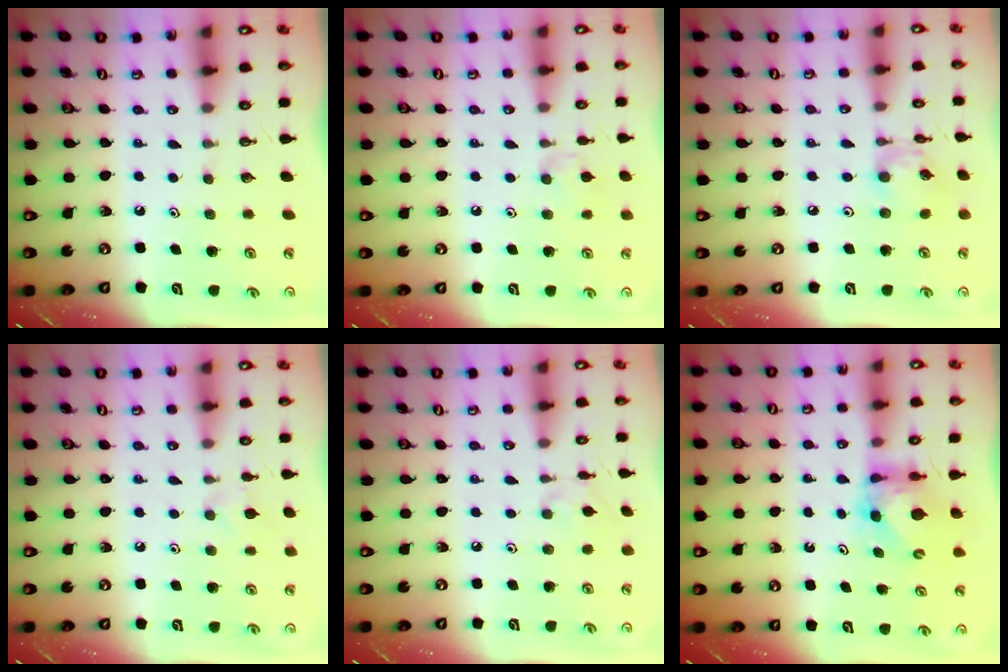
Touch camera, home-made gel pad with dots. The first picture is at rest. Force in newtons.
{"total": 5.3, "press": 5.2, "slide": 0.7}
{"total": 8.8, "press": 8.8, "slide": 0.5}
{"total": 5.9, "press": 5.8, "slide": 0.8}
{"total": 2.1, "press": 2.1, "slide": 0.4}
{"total": 5.9, "press": 5.9, "slide": 0.6}